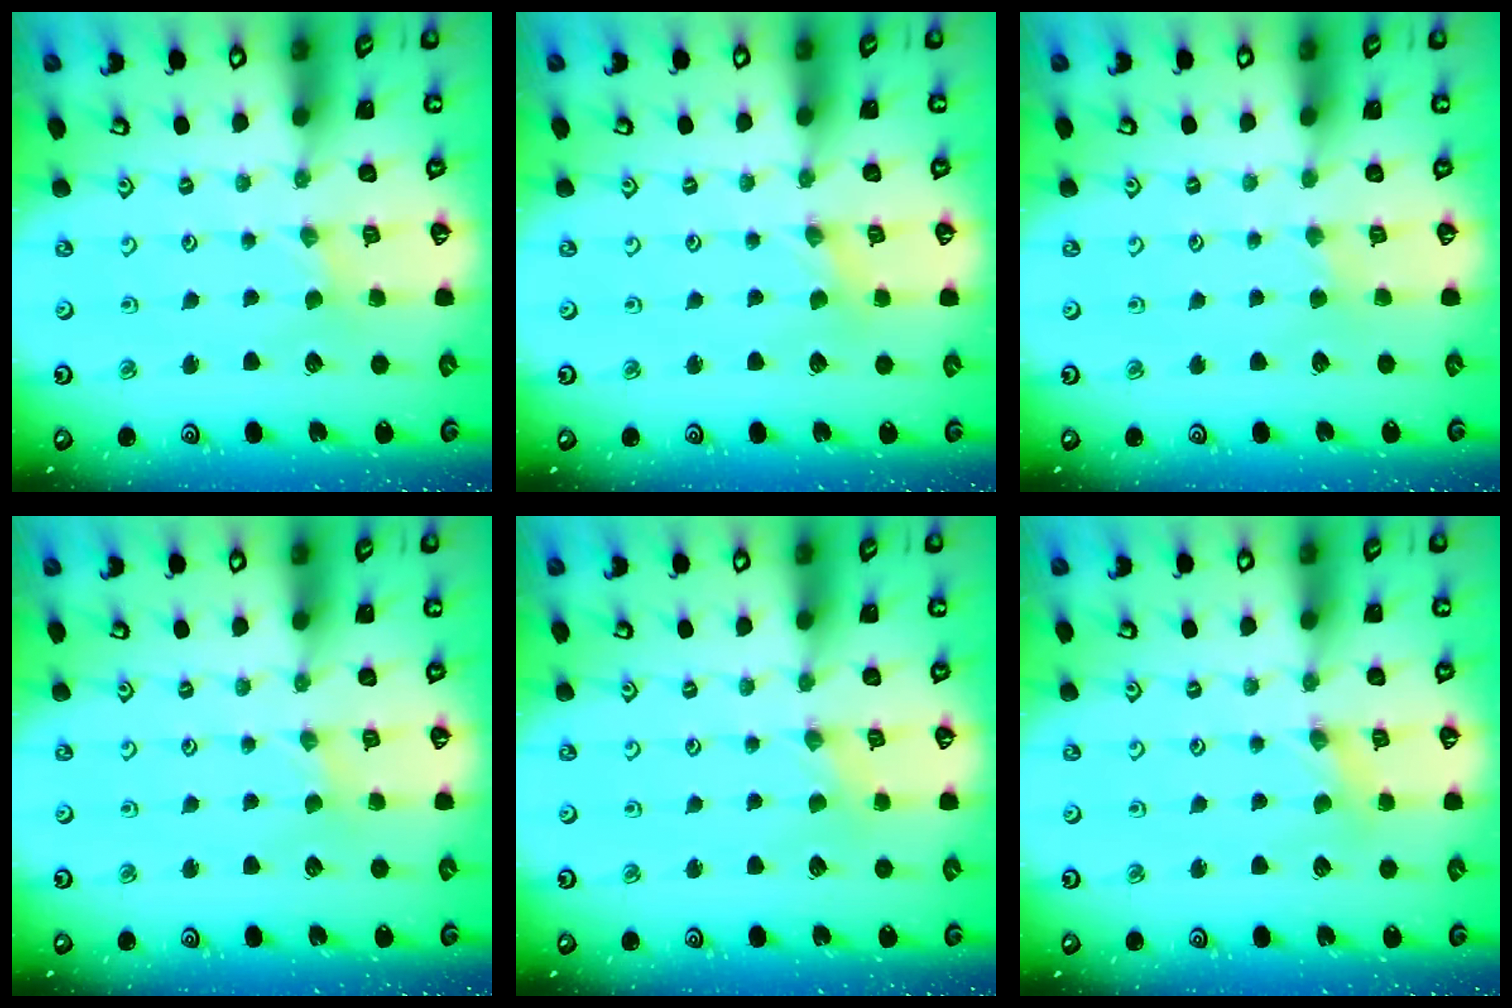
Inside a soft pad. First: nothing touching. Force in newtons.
{"total": 0.0}
{"total": 2.0, "press": 1.9, "slide": 0.3}
{"total": 0.0}
{"total": 0.0}
{"total": 1.4, "press": 1.3, "slide": 0.2}